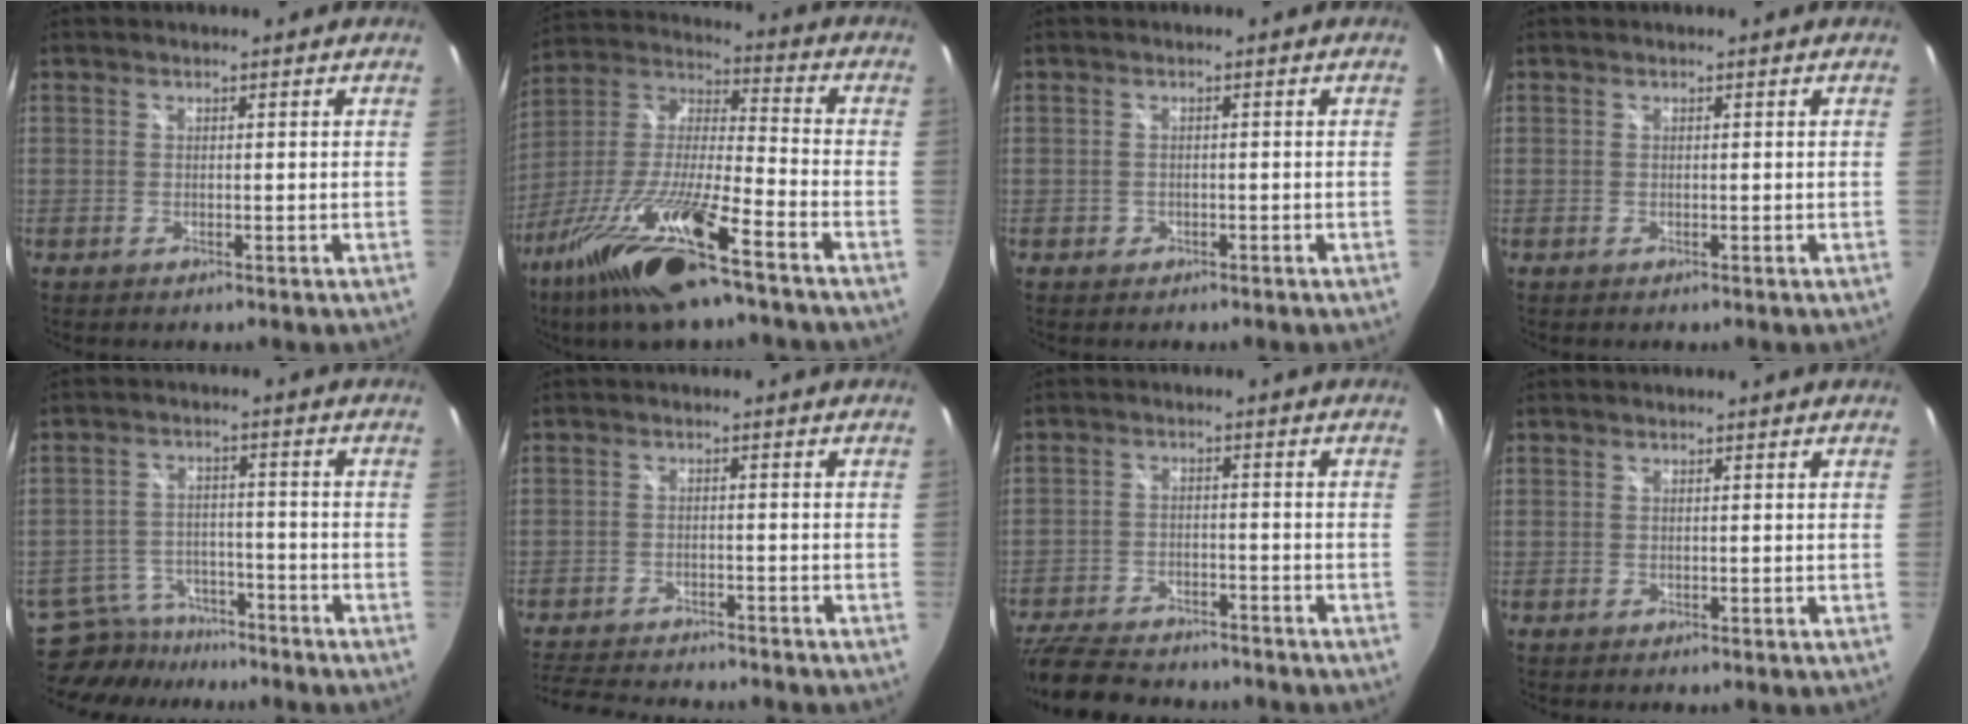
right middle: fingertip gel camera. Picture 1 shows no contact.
{"total": 20.6, "force": [-13.2, 2.7, 15.5], "torque": [-0.302, -0.028, -0.251]}
{"total": 1.1, "force": [-0.6, 1.0, 0.1], "torque": [-0.004, 0.002, -0.005]}
{"total": 0.0}
{"total": 10.7, "force": [-9.4, 4.4, 2.1], "torque": [-0.067, 0.012, -0.142]}
{"total": 11.6, "force": [-10.5, 2.3, 4.2], "torque": [-0.108, -0.013, -0.167]}
{"total": 16.6, "force": [-13.7, 6.4, 6.9], "torque": [-0.171, -0.009, -0.213]}
{"total": 0.0}